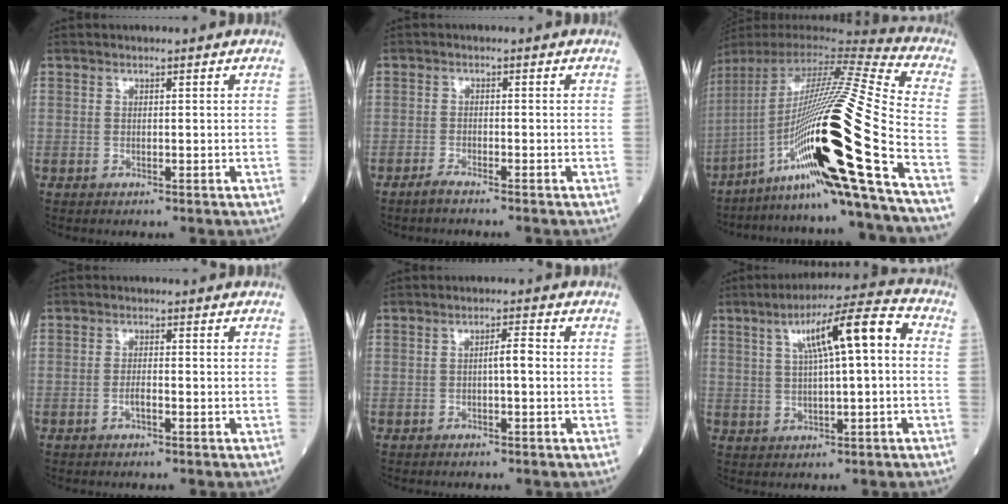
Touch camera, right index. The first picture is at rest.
{"total": 2.0, "force": [-1.8, -0.2, 0.9], "torque": [-0.026, -0.004, -0.035]}
{"total": 27.1, "force": [-11.0, -1.6, 24.7], "torque": [-0.422, -0.024, -0.195]}
{"total": 1.6, "force": [-0.7, 0.5, 1.3], "torque": [-0.023, 0.002, -0.013]}
{"total": 2.0, "force": [-0.2, 0.2, 2.0], "torque": [-0.032, 0.003, -0.004]}
{"total": 10.8, "force": [2.3, 1.4, 10.5], "torque": [-0.168, 0.032, 0.035]}